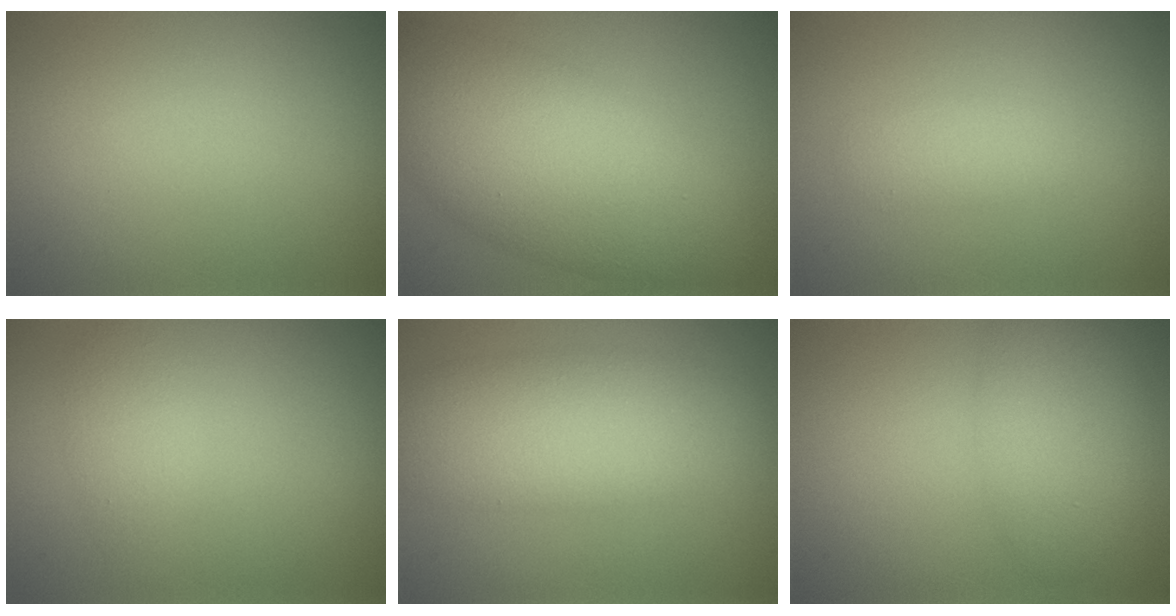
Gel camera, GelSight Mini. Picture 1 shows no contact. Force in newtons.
{"total": 9.8, "press": 9.8, "slide": 0.2}
{"total": 1.7, "press": 1.7, "slide": 0.1}
{"total": 1.8, "press": 1.8, "slide": 0.2}
{"total": 6.5, "press": 6.5, "slide": 0.4}
{"total": 4.0, "press": 4.0, "slide": 0.2}